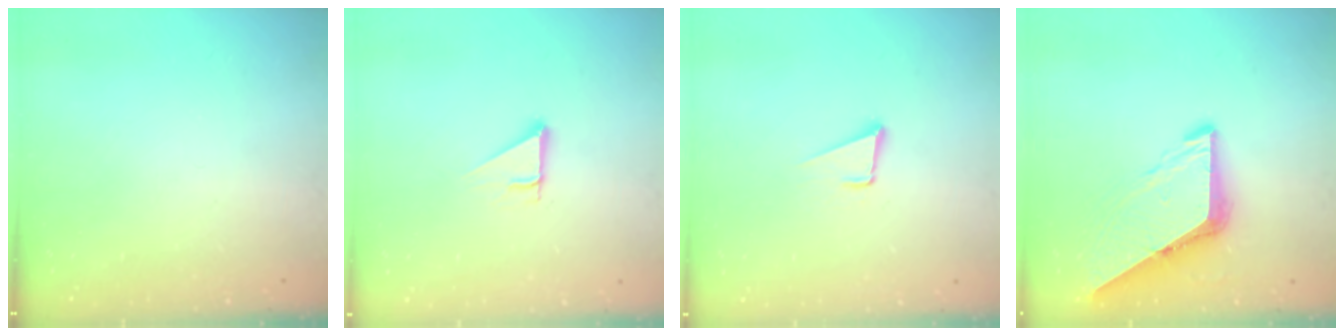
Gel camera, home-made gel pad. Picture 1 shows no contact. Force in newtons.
{"total": 2.5, "press": 2.5, "slide": 0.2}
{"total": 3.4, "press": 2.5, "slide": 2.2}
{"total": 9.1, "press": 9.0, "slide": 1.1}